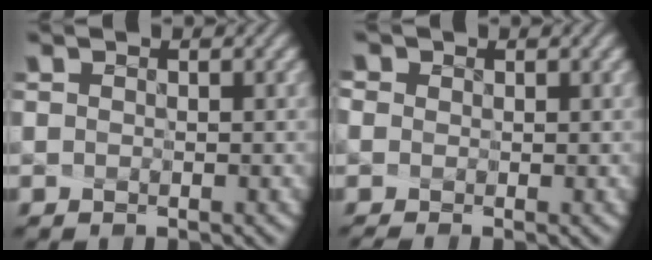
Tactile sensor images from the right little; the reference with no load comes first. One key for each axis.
{"total": 2.3, "fx": 0.2, "fy": 1.8, "fz": 1.5, "tx": -0.044, "ty": 0.006, "tz": 0.008}